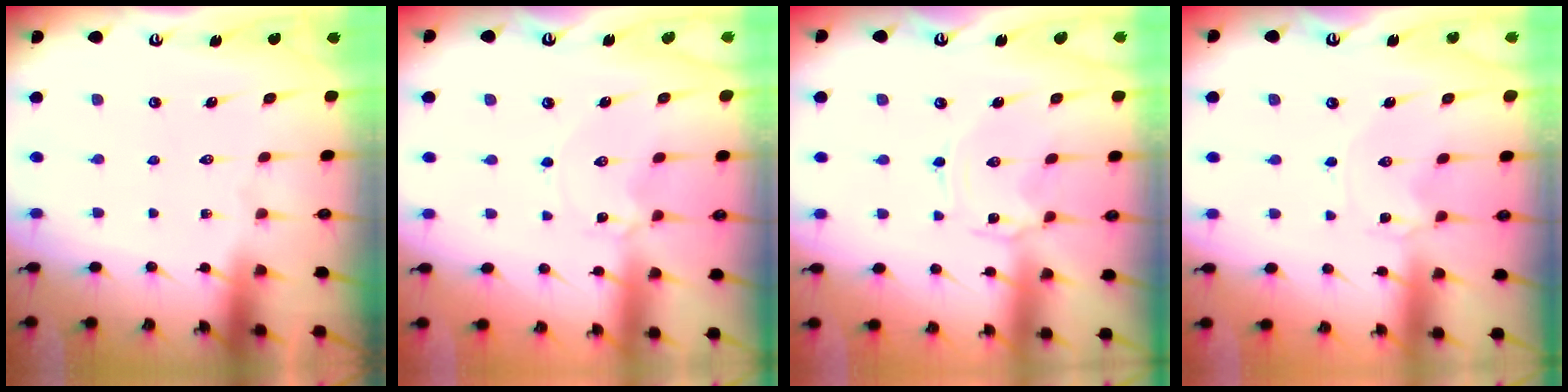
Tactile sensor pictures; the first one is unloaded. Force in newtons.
{"total": 1.9, "press": 1.9, "slide": 0.2}
{"total": 0.6, "press": 0.6, "slide": 0.1}
{"total": 0.7, "press": 0.7, "slide": 0.1}